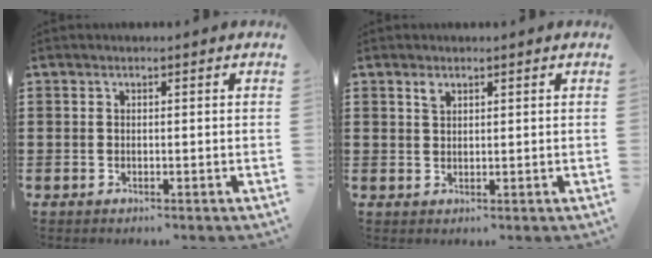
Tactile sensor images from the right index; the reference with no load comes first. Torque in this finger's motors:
{"motor_torque": [0.02, -0.02, 0.02, 0.03]}